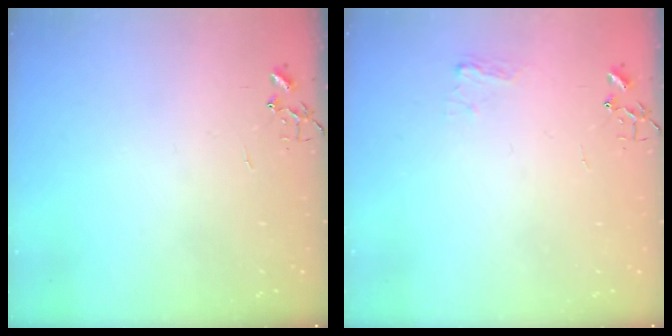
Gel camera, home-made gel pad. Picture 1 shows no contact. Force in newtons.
{"total": 5.8, "press": 5.8, "slide": 0.7}